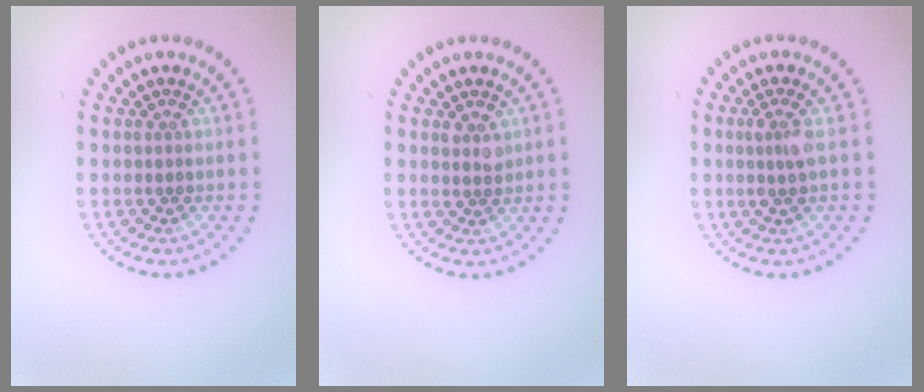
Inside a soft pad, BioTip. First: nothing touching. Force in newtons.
{"total": 1.4, "press": 1.3, "slide": 0.7}
{"total": 1.8, "press": 1.5, "slide": 1.1}